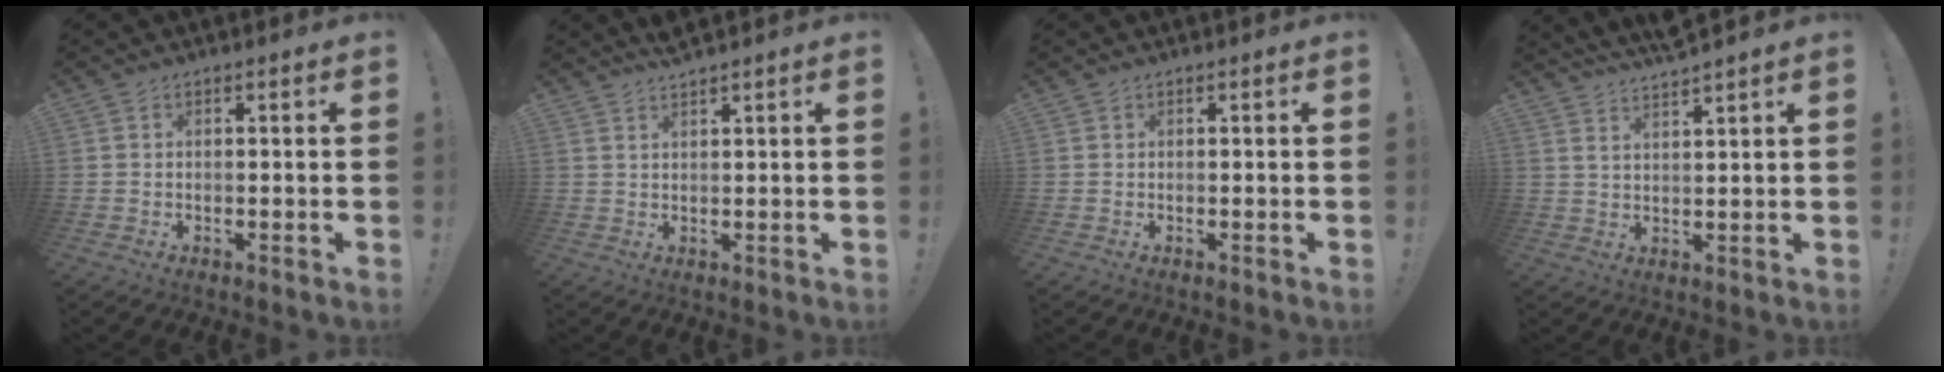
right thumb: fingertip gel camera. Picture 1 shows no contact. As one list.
[{"total": 2.3, "force": [2.1, -0.1, 1.0], "torque": [-0.023, -0.007, 0.038]}, {"total": 0.0}, {"total": 4.9, "force": [4.5, 0.0, 2.0], "torque": [-0.040, -0.025, 0.080]}]